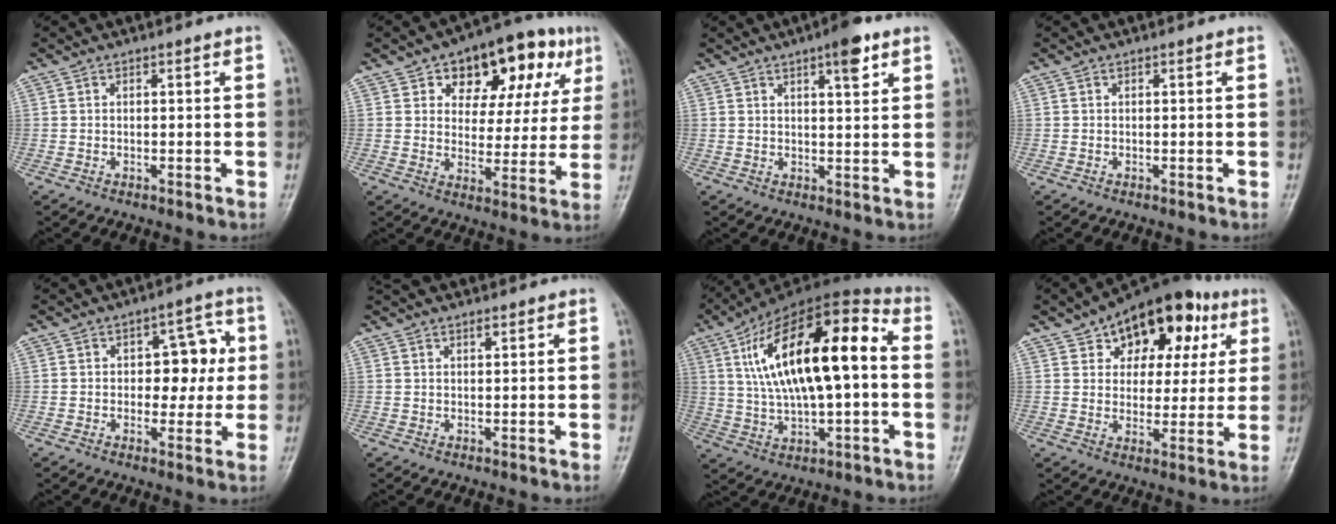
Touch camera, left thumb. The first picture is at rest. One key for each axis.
{"total": 17.1, "fx": 7.8, "fy": 10.0, "fz": 11.5, "tx": -0.097, "ty": -0.001, "tz": 0.108}
{"total": 5.7, "fx": 3.3, "fy": 1.6, "fz": 4.4, "tx": -0.054, "ty": -0.014, "tz": 0.042}
{"total": 0.0}
{"total": 7.7, "fx": 1.0, "fy": 5.0, "fz": 5.8, "tx": -0.028, "ty": 0.008, "tz": 0.011}
{"total": 4.6, "fx": 4.0, "fy": 1.3, "fz": 2.0, "tx": -0.016, "ty": 0.012, "tz": 0.065}
{"total": 22.6, "fx": 3.2, "fy": 9.1, "fz": 20.4, "tx": -0.345, "ty": 0.029, "tz": 0.046}
{"total": 17.8, "fx": 8.6, "fy": 11.0, "fz": 11.0, "tx": -0.108, "ty": -0.003, "tz": 0.123}